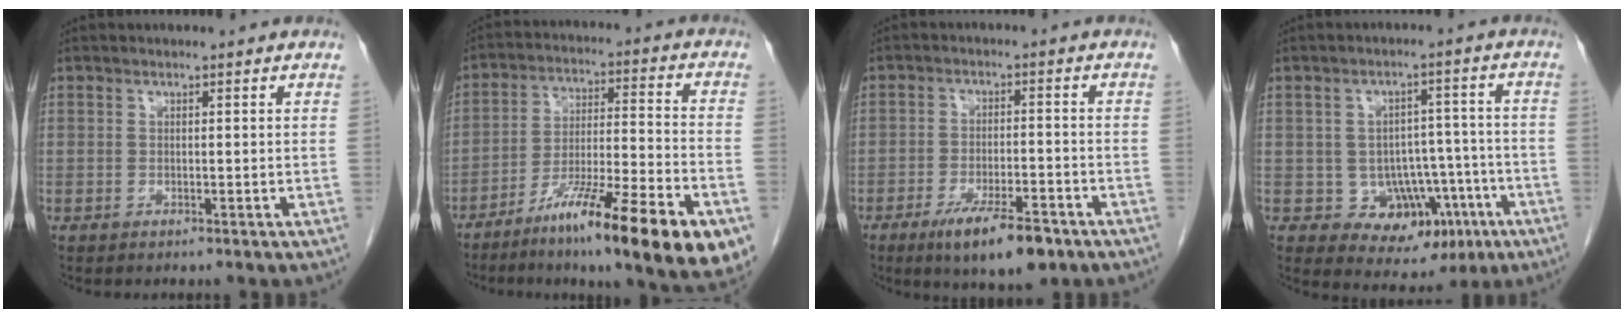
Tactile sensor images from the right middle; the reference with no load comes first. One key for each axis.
{"total": 20.9, "fx": -12.3, "fy": 1.5, "fz": 16.8, "tx": -0.213, "ty": -0.017, "tz": -0.199}
{"total": 9.3, "fx": -5.9, "fy": 2.2, "fz": 6.8, "tx": -0.111, "ty": -0.011, "tz": -0.091}
{"total": 9.6, "fx": -3.6, "fy": 7.2, "fz": 5.4, "tx": -0.055, "ty": 0.028, "tz": -0.035}